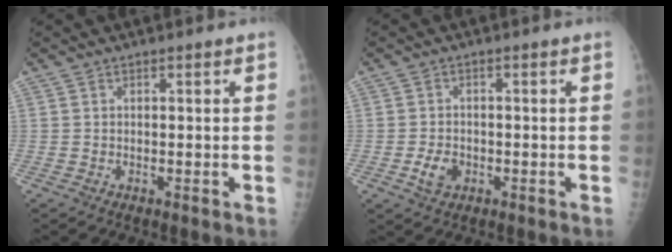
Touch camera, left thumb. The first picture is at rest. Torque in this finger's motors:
{"motor_torque": [-0.56, 0.57, 0.16, -0.02, 0.03]}